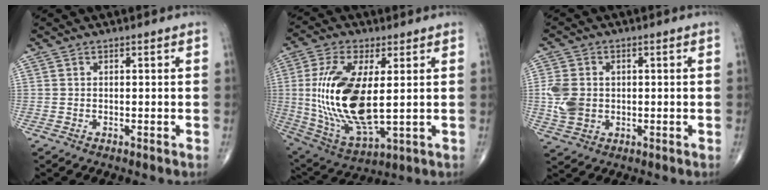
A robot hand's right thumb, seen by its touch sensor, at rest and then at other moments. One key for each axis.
{"total": 19.6, "fx": 1.3, "fy": 8.3, "fz": 17.7, "tx": -0.364, "ty": -0.018, "tz": 0.037}
{"total": 7.0, "fx": 0.0, "fy": 5.4, "fz": 4.6, "tx": -0.092, "ty": 0.003, "tz": 0.006}